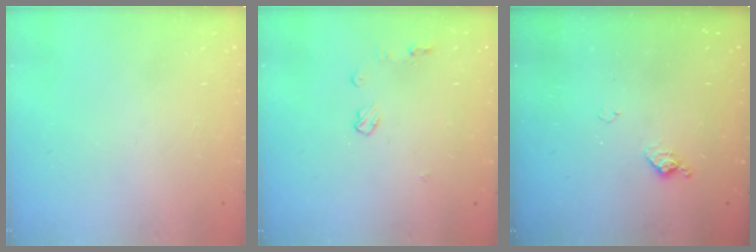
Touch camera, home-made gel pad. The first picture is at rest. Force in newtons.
{"total": 5.2, "press": 5.2, "slide": 0.4}
{"total": 6.7, "press": 6.7, "slide": 0.8}